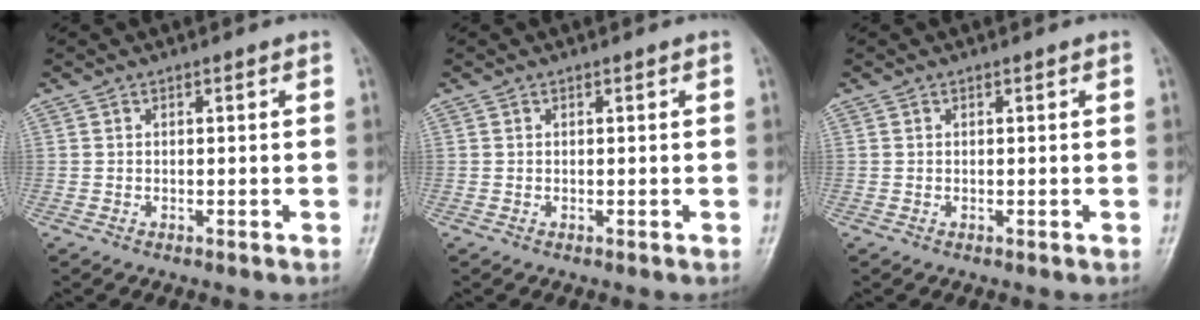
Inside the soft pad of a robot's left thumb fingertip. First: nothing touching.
{"total": 0.0}
{"total": 0.0}